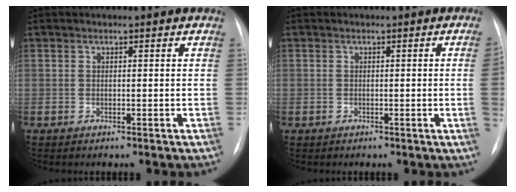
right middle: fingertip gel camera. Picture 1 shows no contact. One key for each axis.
{"total": 2.2, "fx": -0.1, "fy": -0.8, "fz": 2.1, "tx": -0.028, "ty": -0.003, "tz": 0.001}